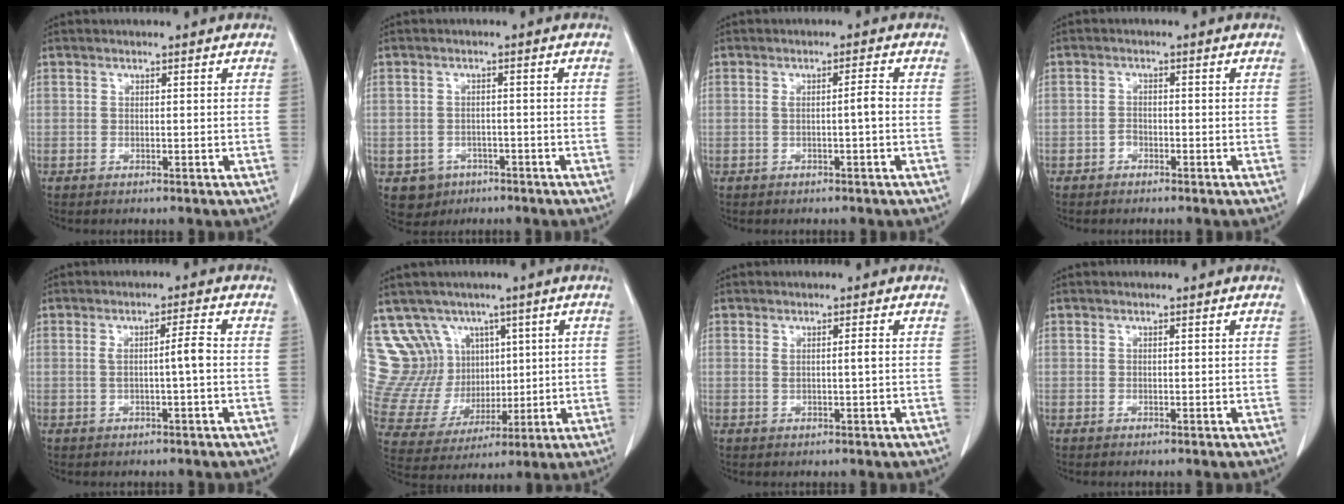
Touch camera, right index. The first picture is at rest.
{"total": 4.0, "force": [-2.1, 3.4, 0.5], "torque": [-0.002, 0.009, -0.024]}
{"total": 2.0, "force": [-0.3, -0.1, 2.0], "torque": [-0.030, 0.004, -0.001]}
{"total": 1.2, "force": [-0.8, 0.8, 0.4], "torque": [-0.003, 0.005, -0.015]}
{"total": 3.1, "force": [-0.2, -0.2, 3.0], "torque": [-0.049, 0.007, 0.002]}
{"total": 12.8, "force": [6.8, 10.3, 3.5], "torque": [-0.084, 0.054, 0.158]}
{"total": 1.2, "force": [0.3, -0.1, 1.2], "torque": [-0.020, 0.001, 0.009]}
{"total": 0.0}